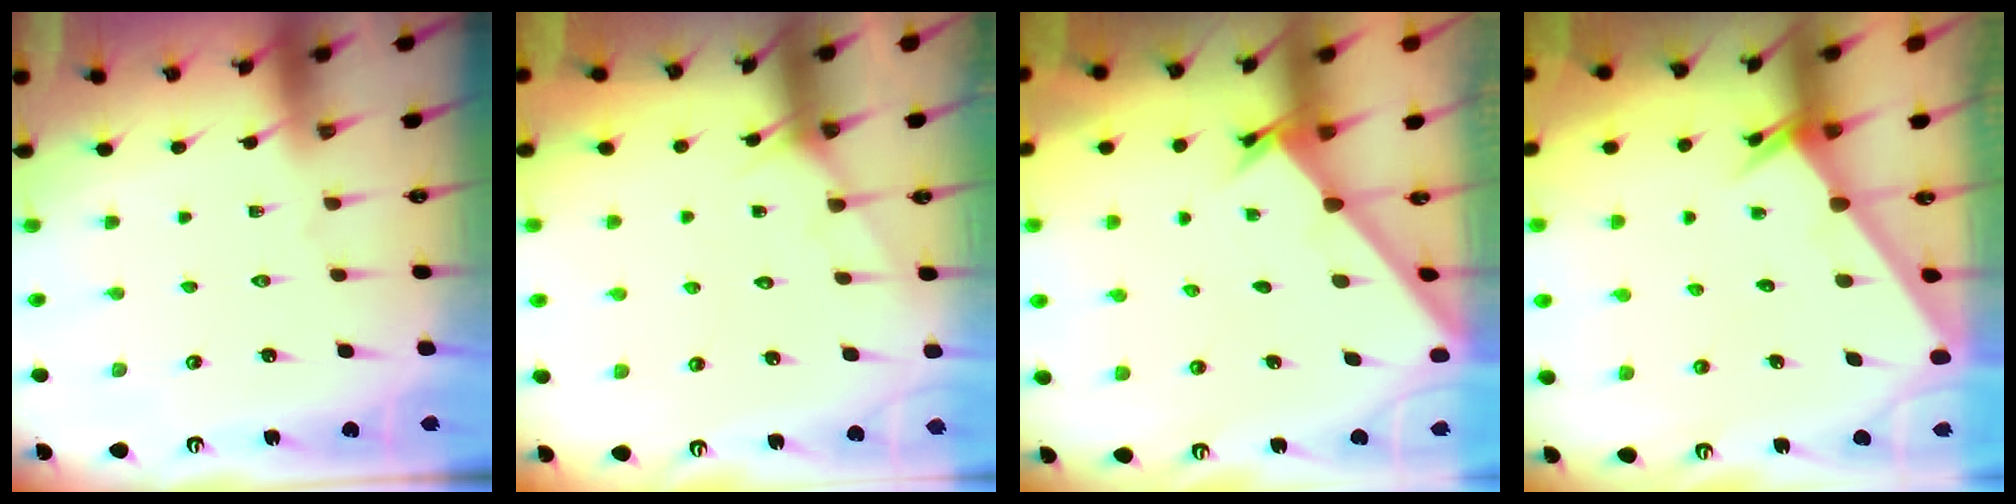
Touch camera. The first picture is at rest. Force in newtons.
{"total": 6.2, "press": 6.2, "slide": 0.6}
{"total": 1.5, "press": 1.4, "slide": 0.1}
{"total": 2.6, "press": 2.6, "slide": 0.0}